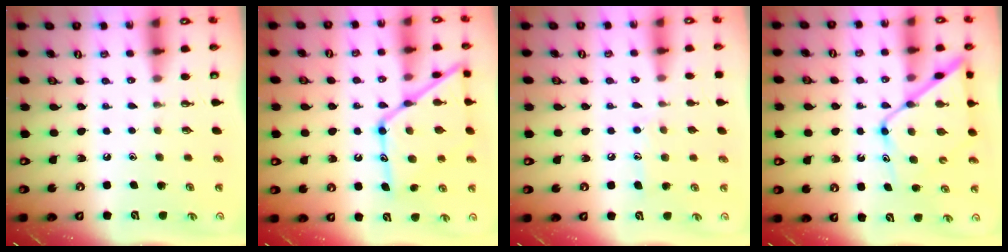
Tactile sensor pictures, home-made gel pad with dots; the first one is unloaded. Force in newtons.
{"total": 18.9, "press": 18.8, "slide": 1.7}
{"total": 7.8, "press": 7.7, "slide": 0.5}
{"total": 13.9, "press": 13.9, "slide": 1.1}